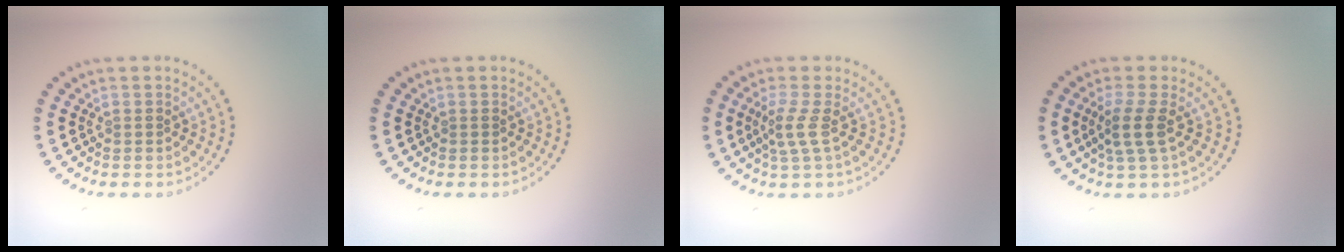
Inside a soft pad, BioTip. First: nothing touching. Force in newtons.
{"total": 0.0}
{"total": 2.1, "press": 1.6, "slide": 1.5}
{"total": 2.6, "press": 2.1, "slide": 1.6}